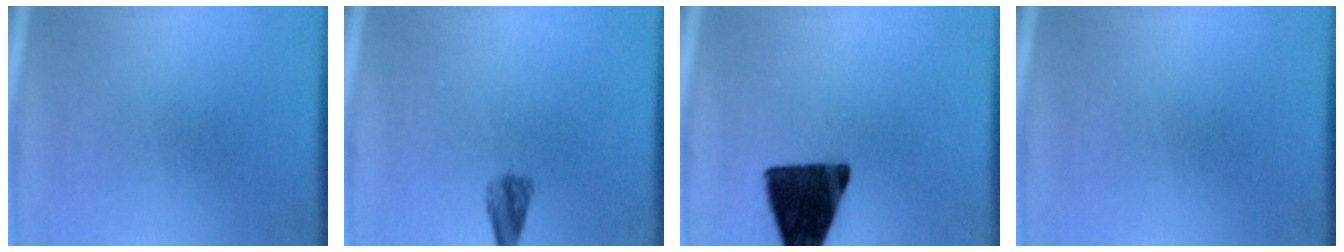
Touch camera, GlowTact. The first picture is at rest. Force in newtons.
{"total": 2.5}
{"total": 14.7}
{"total": 0.0}